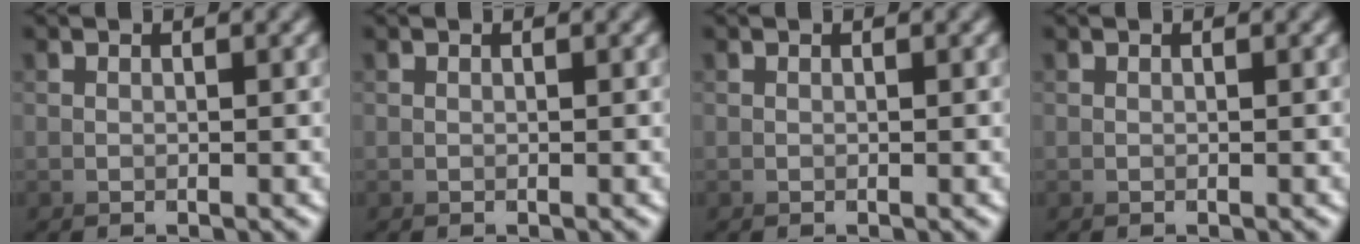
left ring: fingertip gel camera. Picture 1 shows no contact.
{"total": 0.0}
{"total": 0.0}
{"total": 0.0}